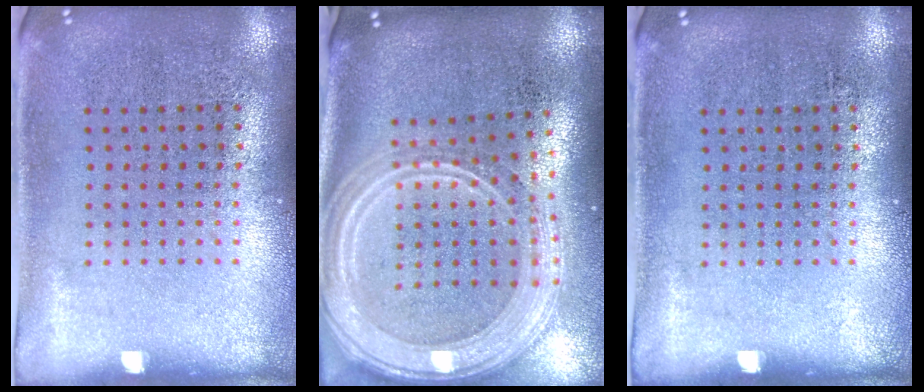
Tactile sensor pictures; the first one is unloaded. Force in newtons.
{"total": 3.2, "press": 2.6, "slide": 1.9}
{"total": 0.0}